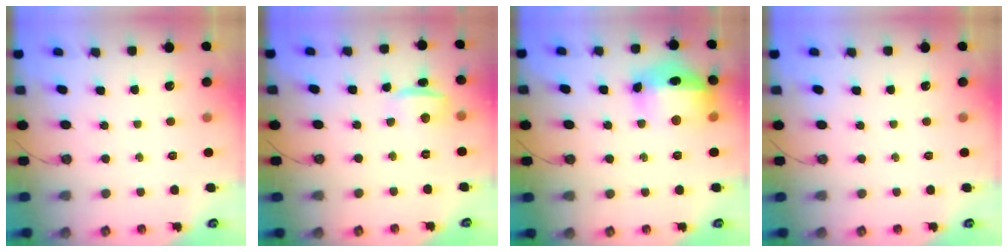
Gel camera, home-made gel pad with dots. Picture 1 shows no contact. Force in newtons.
{"total": 3.4, "press": 2.7, "slide": 2.1}
{"total": 16.9, "press": 16.8, "slide": 1.3}
{"total": 0.0}